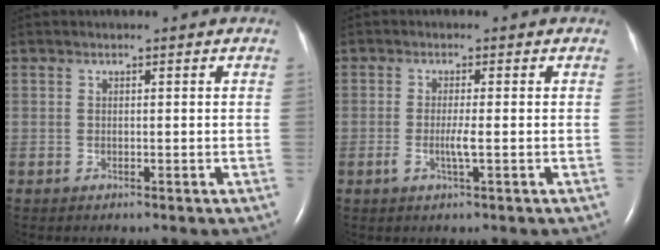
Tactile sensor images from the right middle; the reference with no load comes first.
{"total": 2.4, "force": [-0.6, -0.1, 2.3], "torque": [-0.049, -0.004, -0.011]}